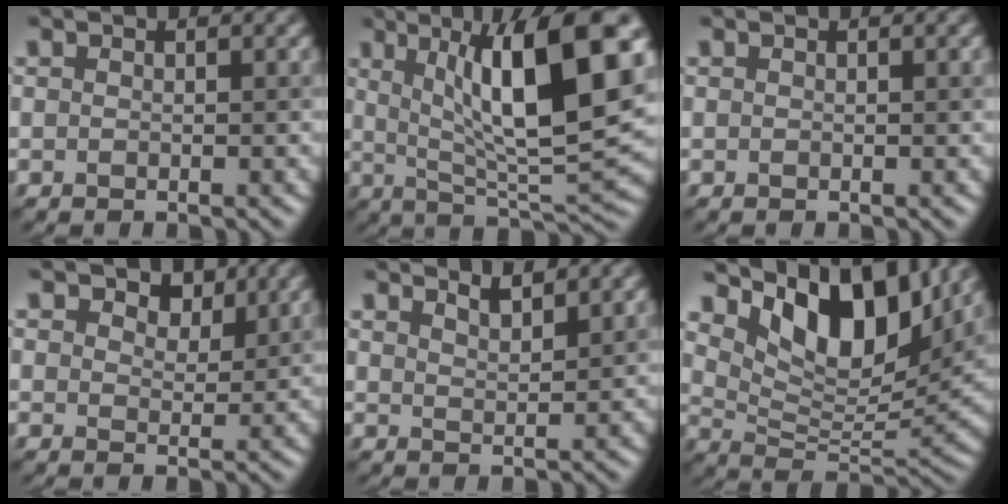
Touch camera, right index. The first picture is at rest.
{"total": 12.7, "force": [3.8, 2.9, 11.8], "torque": [-0.164, 0.008, 0.069]}
{"total": 0.7, "force": [0.1, 0.2, 0.6], "torque": [-0.002, 0.005, 0.001]}
{"total": 3.0, "force": [2.3, 1.6, 1.1], "torque": [-0.019, 0.001, 0.031]}
{"total": 2.6, "force": [2.4, 0.4, 0.9], "torque": [0.003, 0.014, 0.035]}
{"total": 10.3, "force": [6.3, 4.5, 6.9], "torque": [-0.109, 0.007, 0.117]}